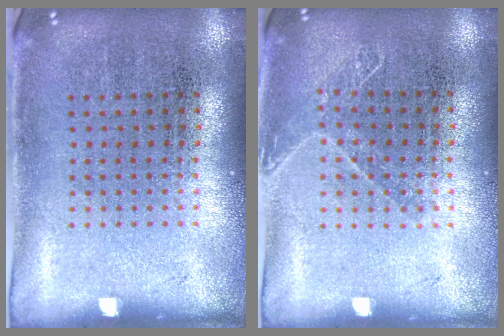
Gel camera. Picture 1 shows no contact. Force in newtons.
{"total": 1.0, "press": 0.9, "slide": 0.3}